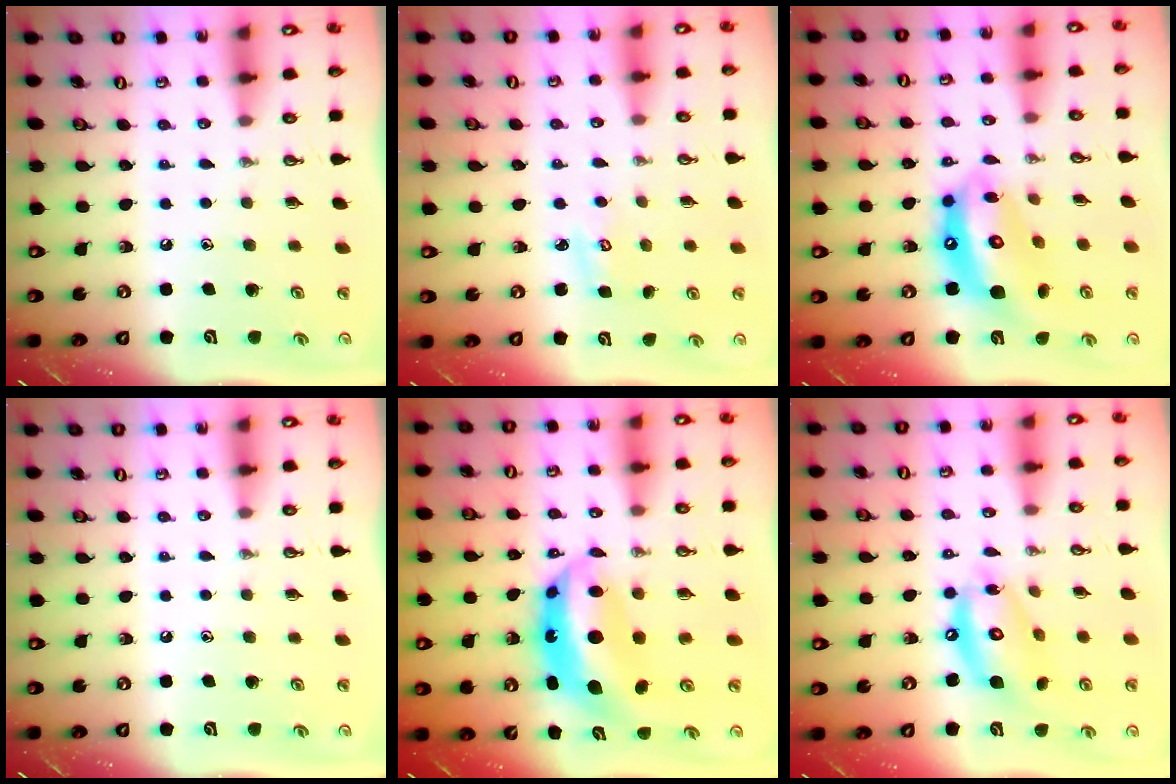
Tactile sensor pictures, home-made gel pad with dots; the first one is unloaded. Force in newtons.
{"total": 2.5, "press": 2.5, "slide": 0.3}
{"total": 15.2, "press": 15.1, "slide": 1.4}
{"total": 0.0}
{"total": 8.9, "press": 8.8, "slide": 1.0}
{"total": 12.8, "press": 12.7, "slide": 0.9}